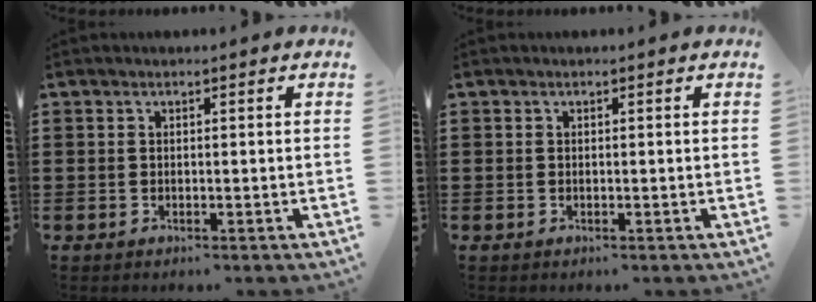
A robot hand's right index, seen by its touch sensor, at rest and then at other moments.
{"total": 0.0}